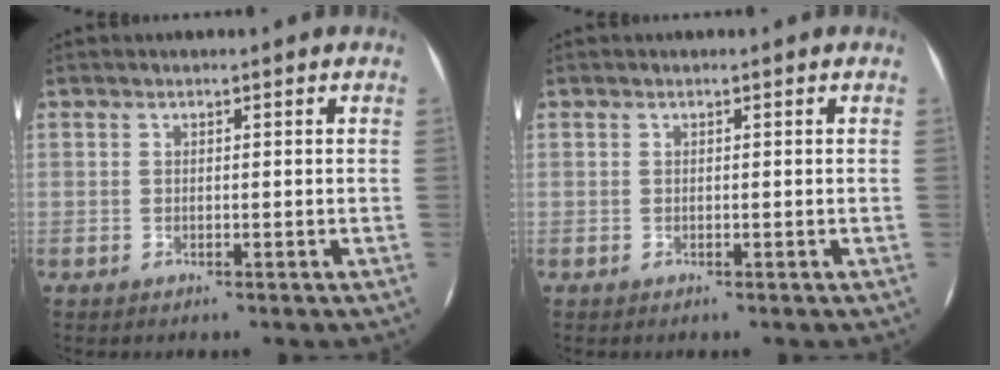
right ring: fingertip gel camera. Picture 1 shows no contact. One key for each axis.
{"total": 0.0}